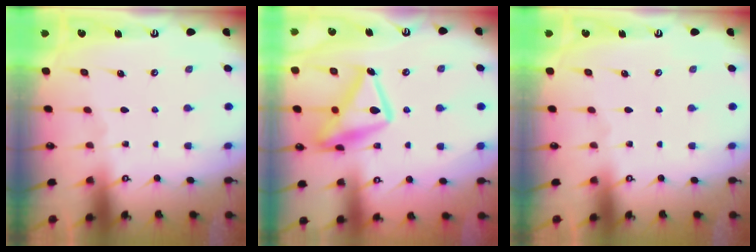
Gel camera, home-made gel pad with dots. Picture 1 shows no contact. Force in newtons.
{"total": 17.9, "press": 17.9, "slide": 1.1}
{"total": 0.0}